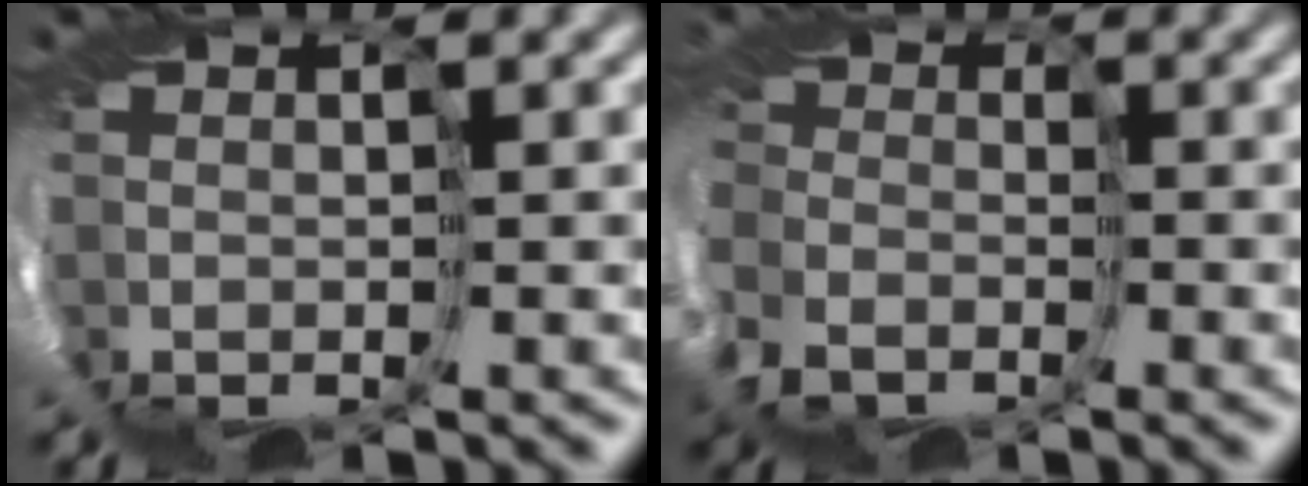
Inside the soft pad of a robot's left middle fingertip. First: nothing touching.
{"total": 7.7, "force": [-4.8, 5.3, 2.7], "torque": [-0.089, -0.033, -0.074]}